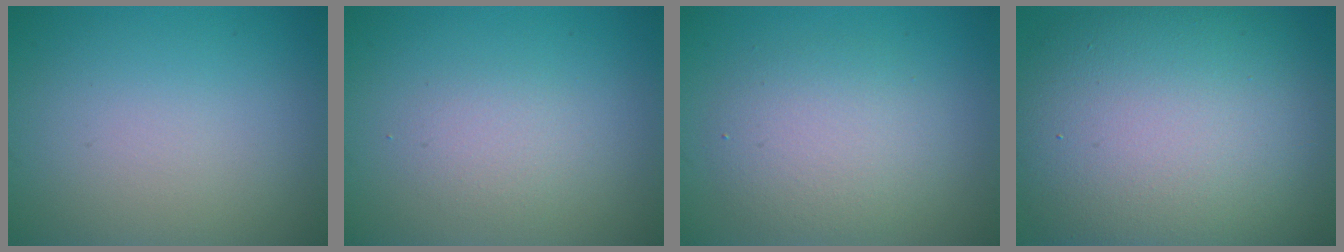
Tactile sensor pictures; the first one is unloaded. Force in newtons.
{"total": 1.6, "press": 1.6, "slide": 0.1}
{"total": 4.0, "press": 4.0, "slide": 0.3}
{"total": 15.4, "press": 15.4, "slide": 0.5}